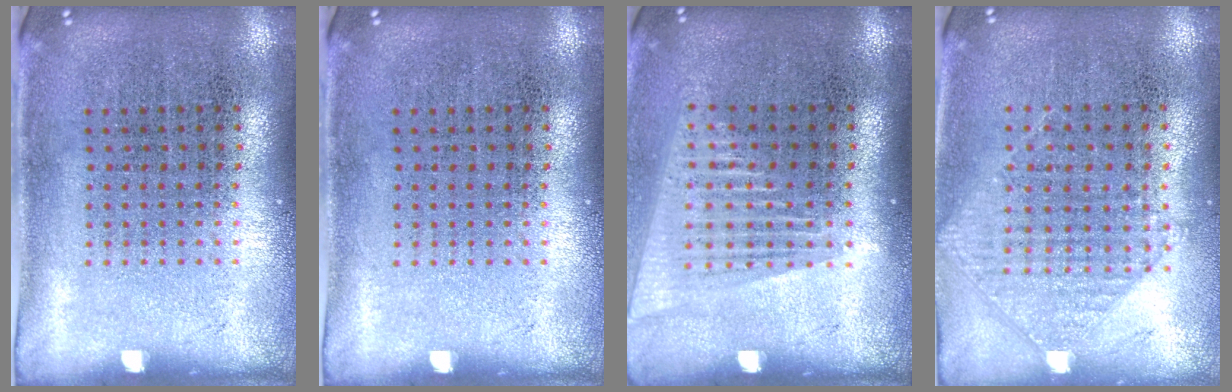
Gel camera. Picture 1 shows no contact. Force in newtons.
{"total": 0.0}
{"total": 1.6, "press": 1.4, "slide": 0.8}
{"total": 0.9, "press": 0.9, "slide": 0.3}